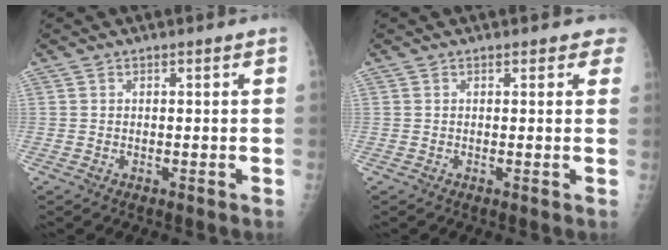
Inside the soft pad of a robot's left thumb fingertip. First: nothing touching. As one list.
[{"total": 2.3, "force": [1.8, 1.3, 0.7], "torque": [0.022, -0.003, 0.008]}]